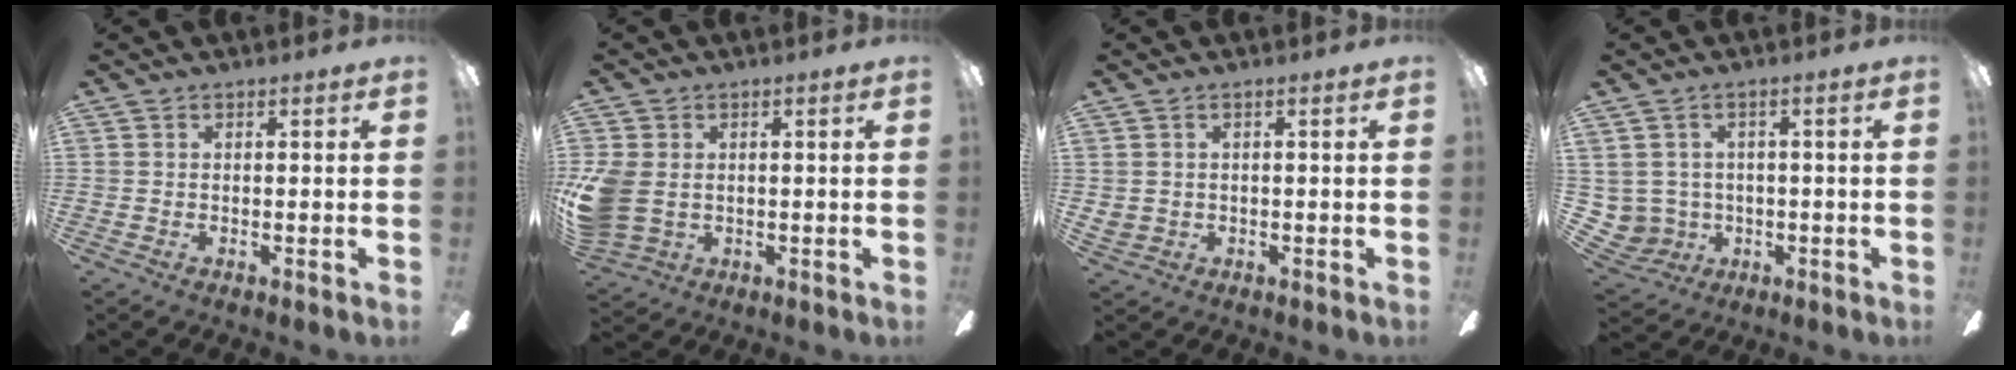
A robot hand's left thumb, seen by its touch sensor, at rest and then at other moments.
{"total": 9.6, "force": [0.1, 7.4, 6.0], "torque": [-0.151, 0.008, 0.007]}
{"total": 1.5, "force": [0.5, 1.4, 0.3], "torque": [-0.007, 0.002, 0.009]}
{"total": 4.6, "force": [0.8, 4.6, 0.0], "torque": [-0.035, -0.008, 0.019]}